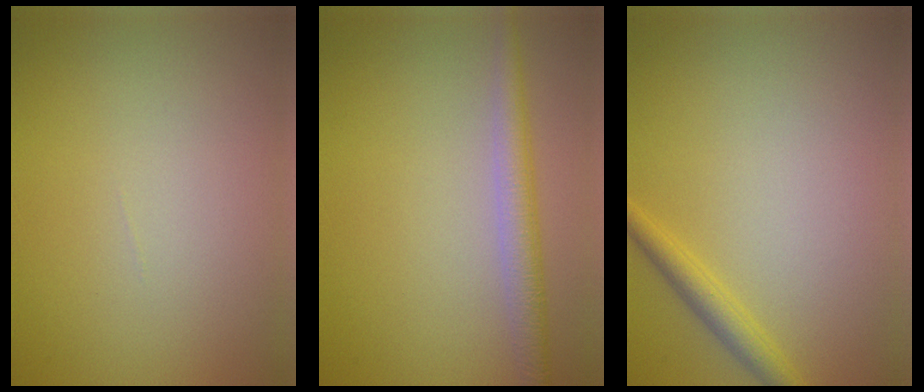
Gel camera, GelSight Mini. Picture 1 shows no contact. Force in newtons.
{"total": 3.0, "press": 3.0, "slide": 0.1}
{"total": 2.0, "press": 2.0, "slide": 0.1}